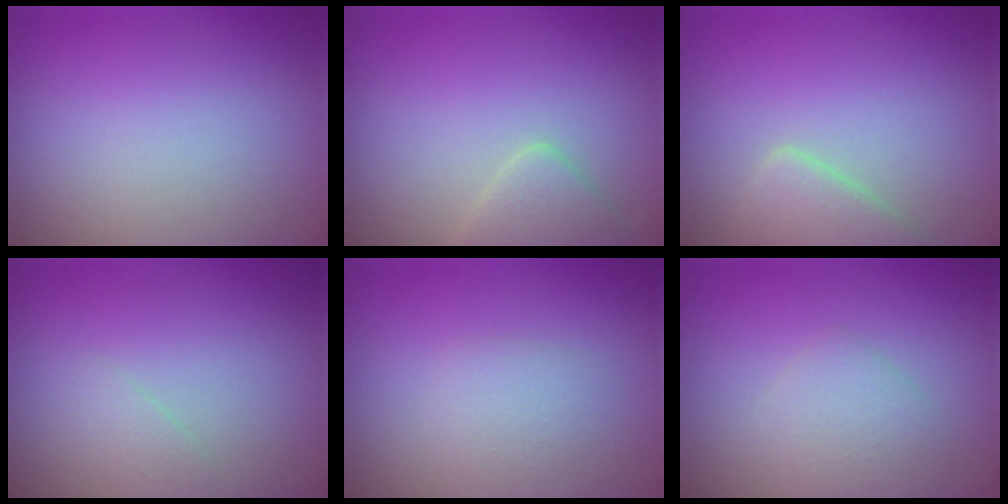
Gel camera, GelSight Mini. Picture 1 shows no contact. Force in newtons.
{"total": 2.2, "press": 2.2, "slide": 0.1}
{"total": 2.6, "press": 2.6, "slide": 0.0}
{"total": 0.8, "press": 0.8, "slide": 0.0}
{"total": 1.6, "press": 1.6, "slide": 0.1}
{"total": 1.9, "press": 1.9, "slide": 0.1}